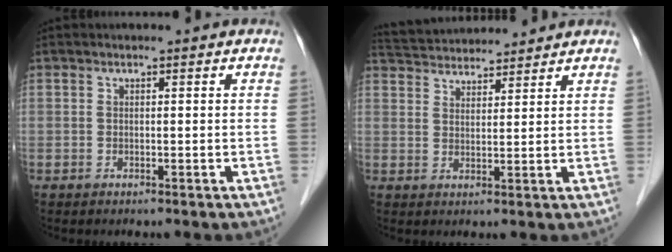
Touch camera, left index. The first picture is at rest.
{"total": 10.0, "force": [9.6, 1.4, 2.3], "torque": [-0.046, 0.036, 0.156]}